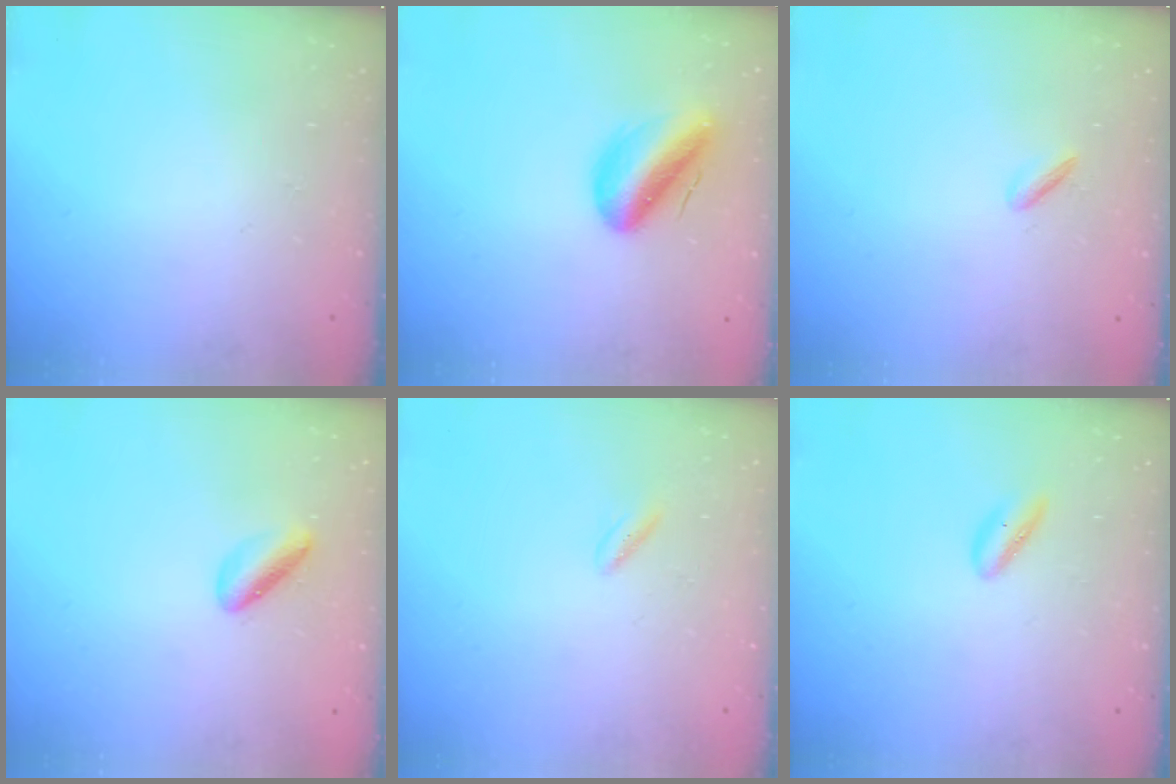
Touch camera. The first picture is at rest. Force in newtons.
{"total": 10.9, "press": 10.5, "slide": 3.1}
{"total": 1.9, "press": 1.8, "slide": 0.6}
{"total": 3.2, "press": 3.2, "slide": 0.6}
{"total": 1.3, "press": 1.2, "slide": 0.5}
{"total": 4.4, "press": 4.2, "slide": 1.1}